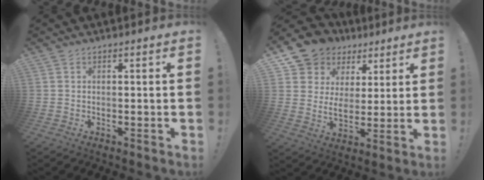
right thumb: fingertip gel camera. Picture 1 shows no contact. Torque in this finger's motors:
{"motor_torque": [0.86, 0.87, 0.16, 0.14, 0.04]}